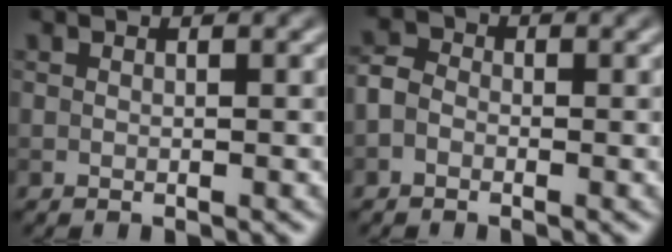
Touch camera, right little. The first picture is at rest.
{"total": 1.9, "force": [-0.9, 1.4, 0.9], "torque": [-0.014, 0.006, -0.026]}